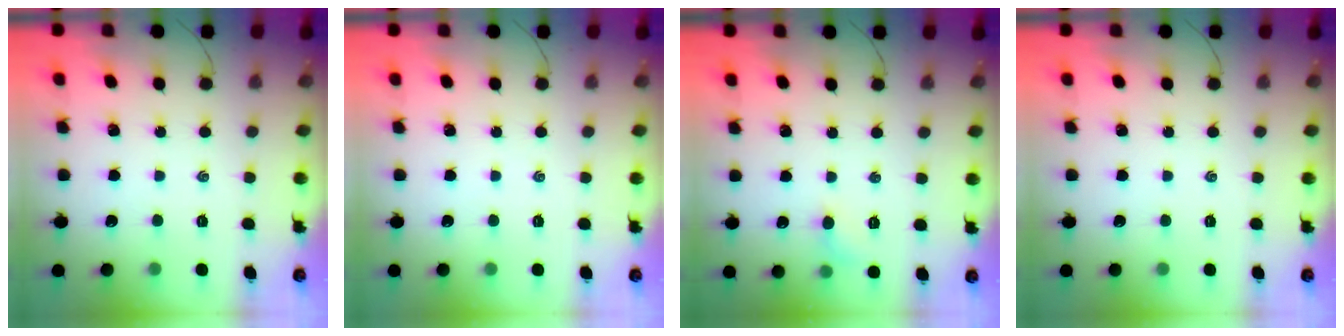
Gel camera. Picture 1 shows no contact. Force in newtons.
{"total": 0.0}
{"total": 4.0, "press": 3.8, "slide": 1.1}
{"total": 0.0}